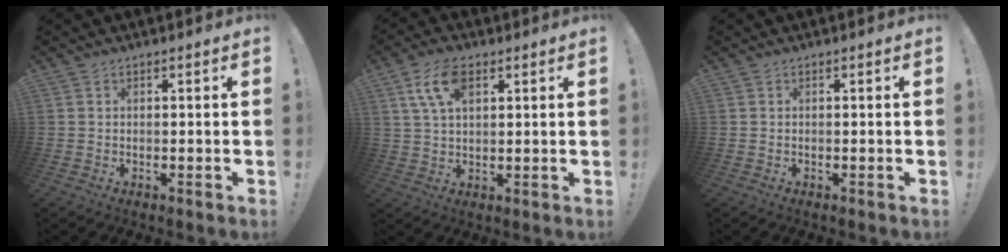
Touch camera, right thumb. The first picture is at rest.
{"total": 9.4, "force": [4.0, 5.0, 6.9], "torque": [-0.130, 0.000, 0.074]}
{"total": 0.0}